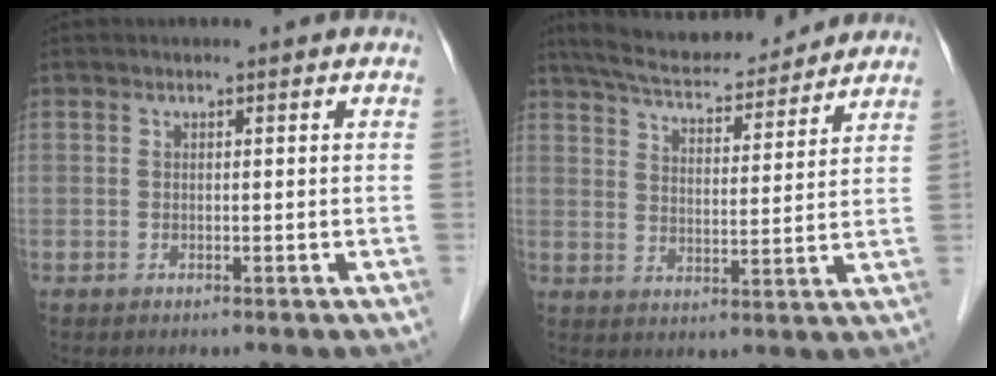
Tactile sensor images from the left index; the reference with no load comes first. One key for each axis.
{"total": 14.8, "fx": 13.6, "fy": 2.1, "fz": 5.6, "tx": -0.095, "ty": 0.015, "tz": 0.210}